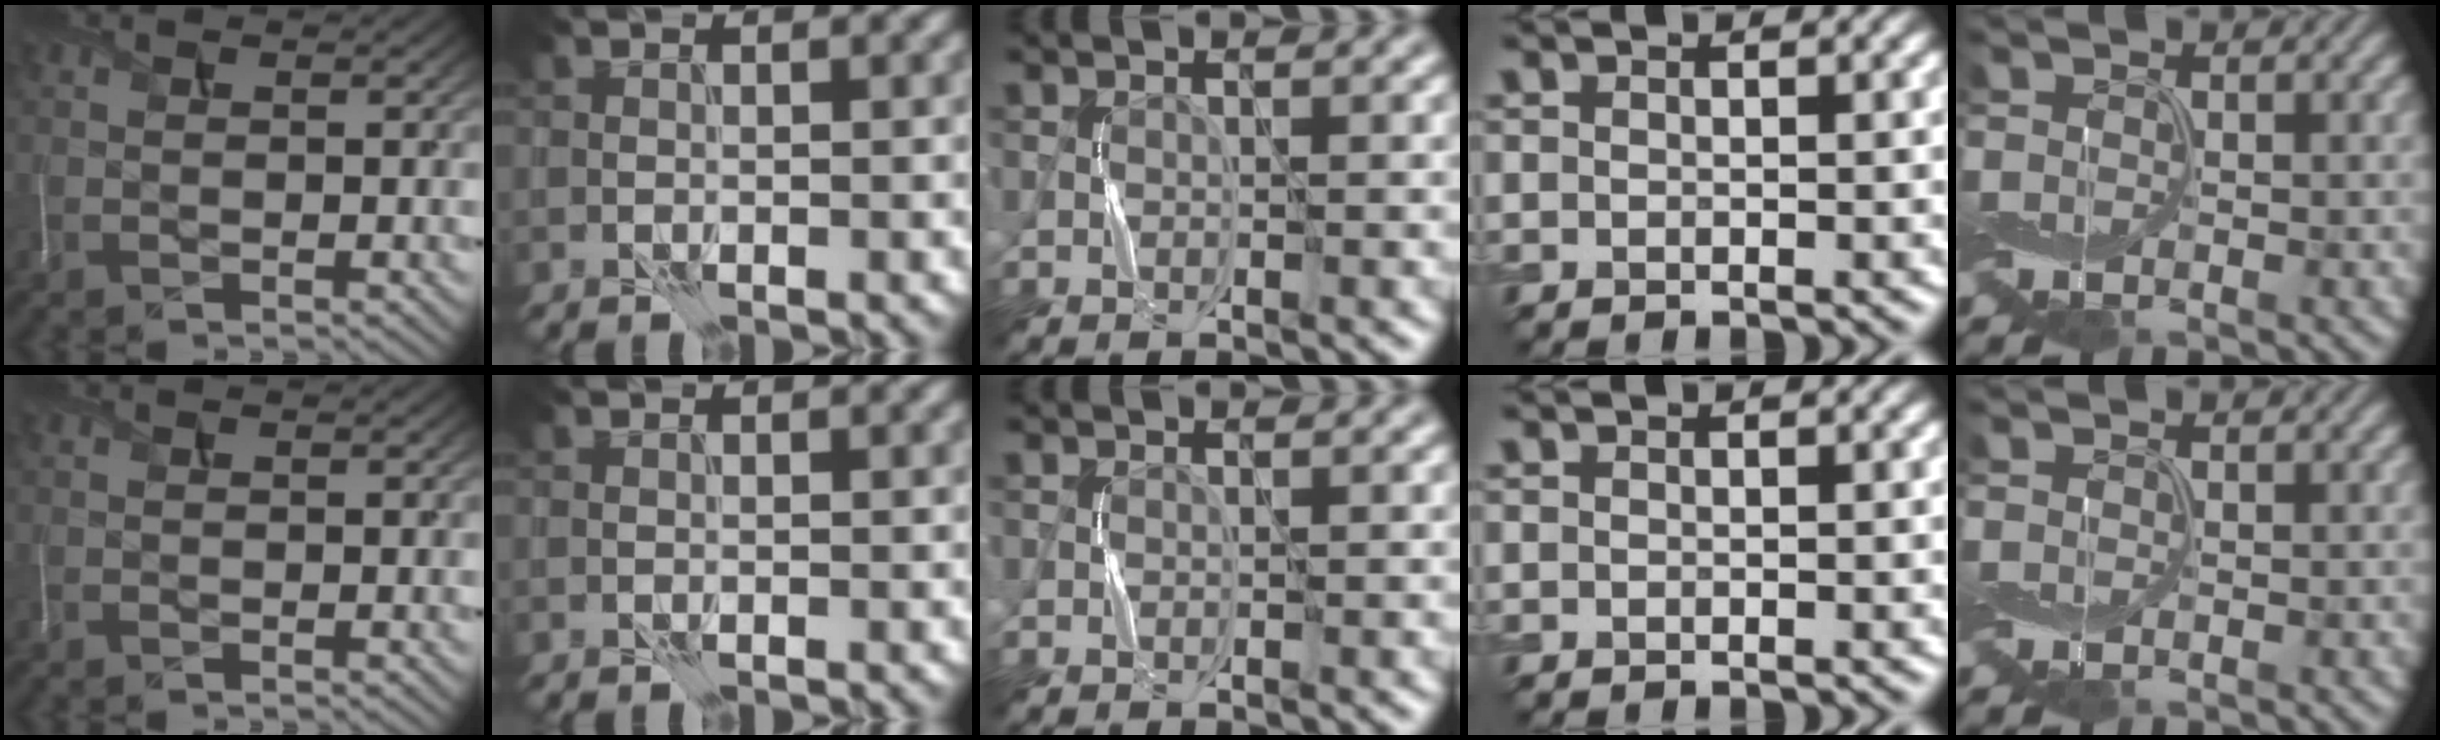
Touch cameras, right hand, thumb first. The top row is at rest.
{}